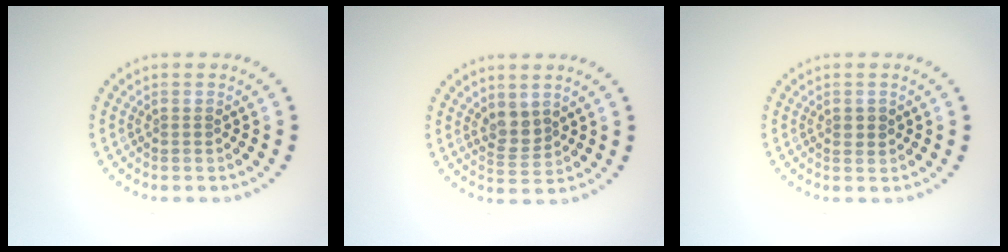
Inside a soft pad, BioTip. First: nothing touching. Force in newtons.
{"total": 2.1, "press": 1.8, "slide": 1.1}
{"total": 1.0, "press": 1.0, "slide": 0.1}